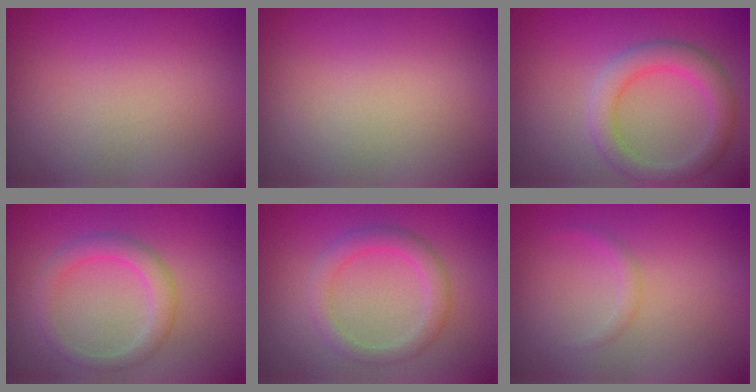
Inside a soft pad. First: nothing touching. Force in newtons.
{"total": 0.0}
{"total": 3.8, "press": 3.8, "slide": 0.2}
{"total": 2.7, "press": 2.7, "slide": 0.1}
{"total": 2.9, "press": 2.8, "slide": 0.1}
{"total": 0.8, "press": 0.8, "slide": 0.1}